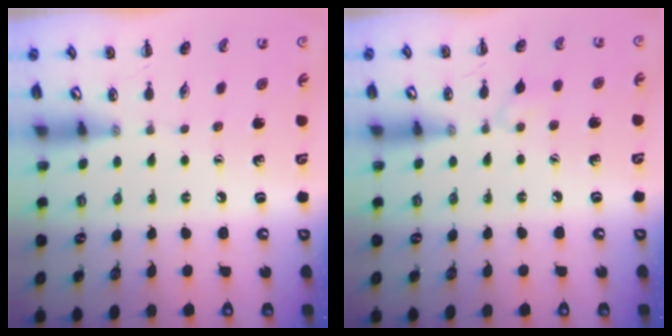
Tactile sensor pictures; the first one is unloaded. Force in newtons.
{"total": 4.2, "press": 3.9, "slide": 1.5}